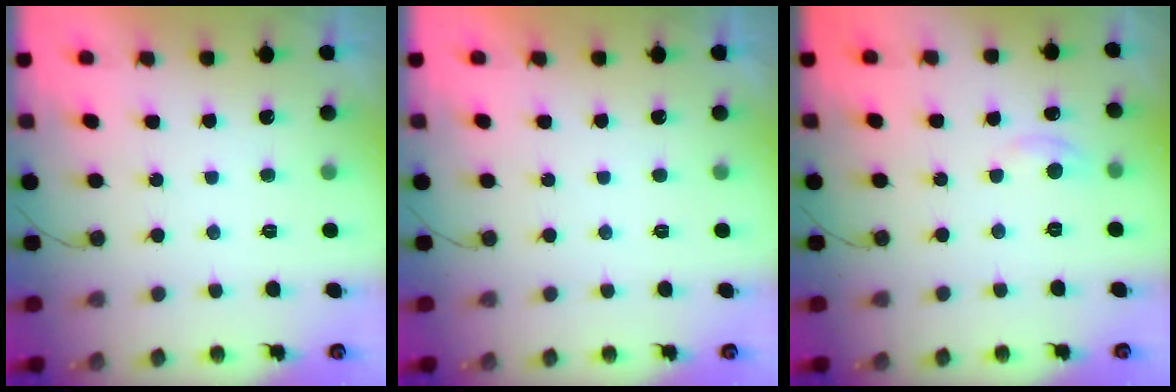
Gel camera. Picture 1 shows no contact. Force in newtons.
{"total": 0.0}
{"total": 3.0, "press": 3.0, "slide": 0.3}